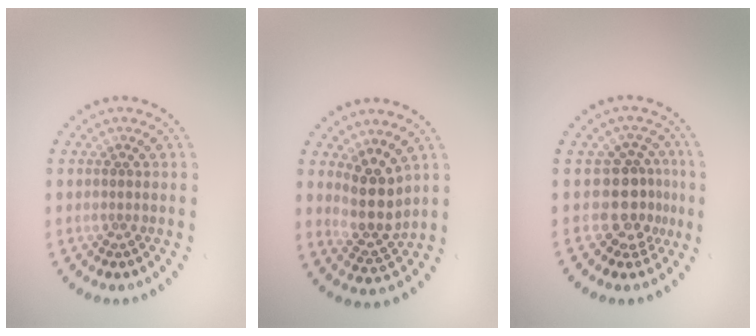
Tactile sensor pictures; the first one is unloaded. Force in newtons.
{"total": 4.0, "press": 3.3, "slide": 2.2}
{"total": 3.6, "press": 2.7, "slide": 2.4}